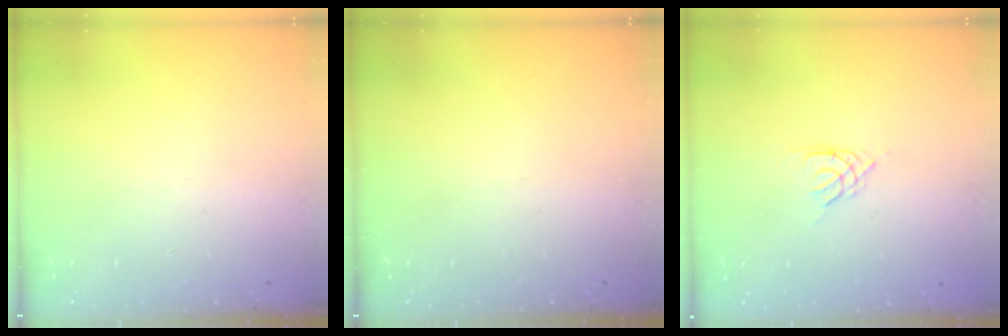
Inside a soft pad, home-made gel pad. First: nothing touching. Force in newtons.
{"total": 0.0}
{"total": 2.1, "press": 2.1, "slide": 0.4}